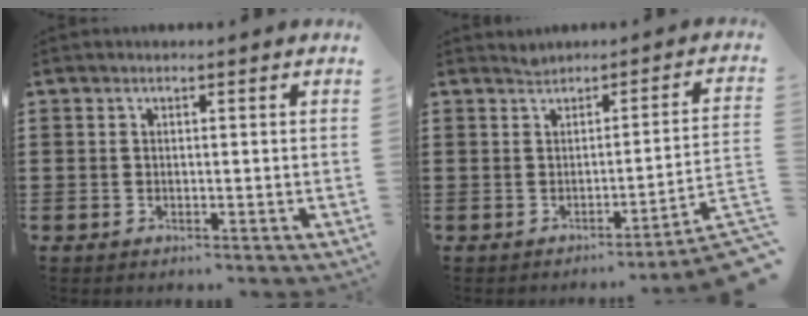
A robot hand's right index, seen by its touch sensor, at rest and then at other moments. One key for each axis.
{"total": 2.6, "fx": -1.2, "fy": -0.9, "fz": 2.1, "tx": -0.039, "ty": -0.016, "tz": -0.026}